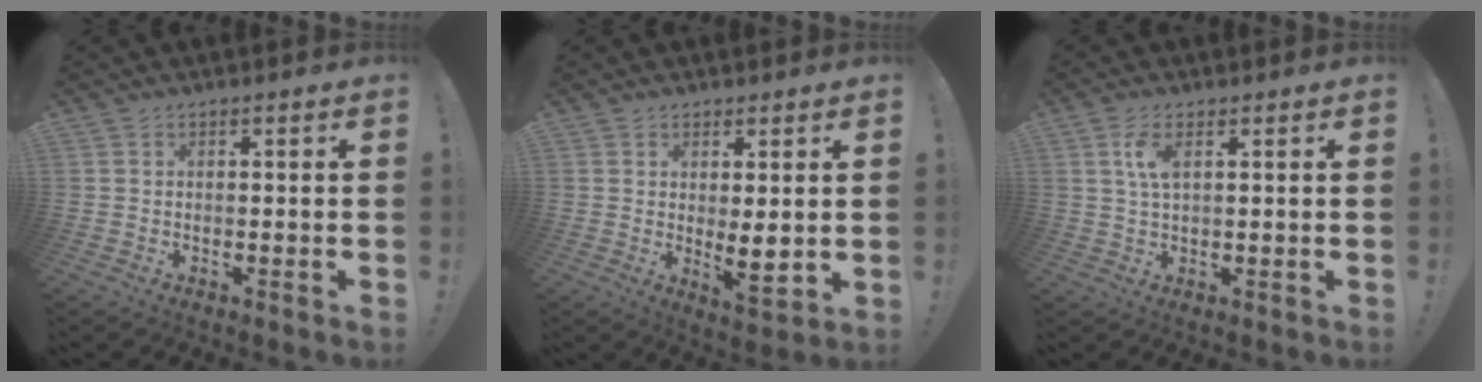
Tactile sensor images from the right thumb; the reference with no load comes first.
{"total": 6.3, "force": [1.0, 1.9, 5.9], "torque": [-0.071, -0.022, 0.021]}
{"total": 5.1, "force": [1.7, 2.2, 4.2], "torque": [-0.073, -0.001, 0.028]}